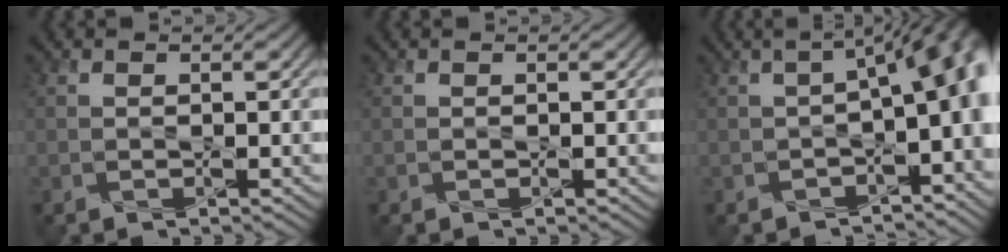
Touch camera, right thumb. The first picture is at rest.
{"total": 0.0}
{"total": 9.8, "force": [-1.1, 4.4, 8.7], "torque": [-0.115, -0.015, -0.007]}